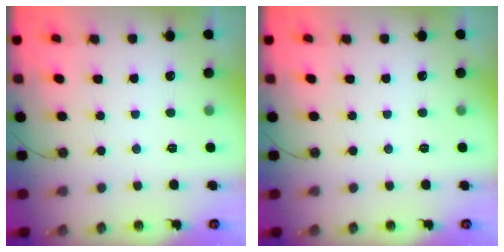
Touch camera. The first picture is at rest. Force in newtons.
{"total": 0.0}